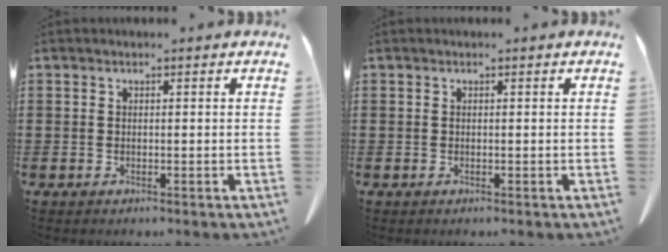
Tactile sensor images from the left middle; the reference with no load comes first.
{"total": 0.0}